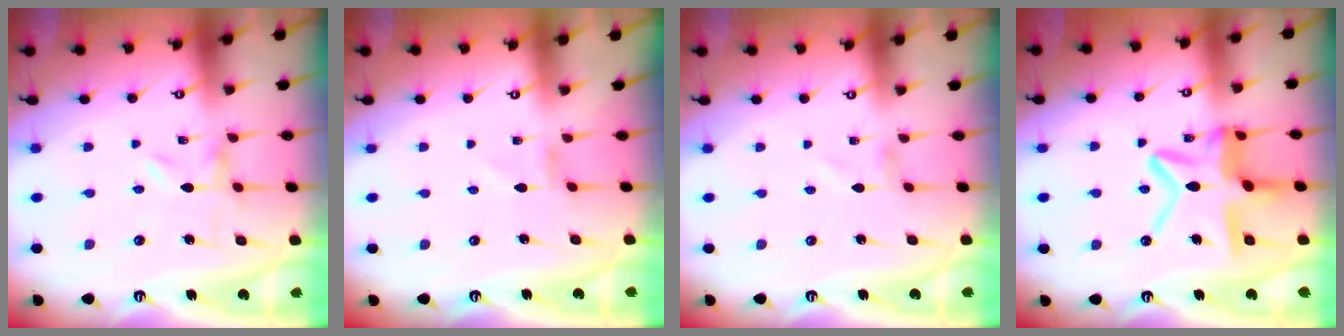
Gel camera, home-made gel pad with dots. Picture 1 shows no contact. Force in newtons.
{"total": 0.0}
{"total": 1.4, "press": 1.4, "slide": 0.1}
{"total": 14.9, "press": 14.8, "slide": 1.4}